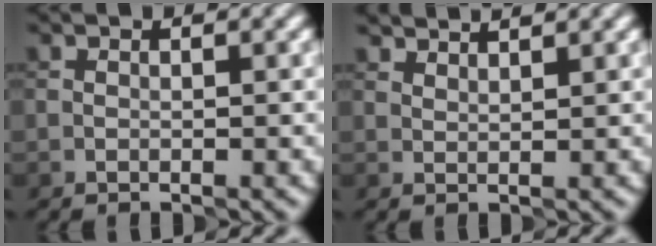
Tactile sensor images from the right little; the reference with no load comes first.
{"total": 3.0, "force": [2.9, 0.4, 0.8], "torque": [-0.008, 0.009, 0.033]}